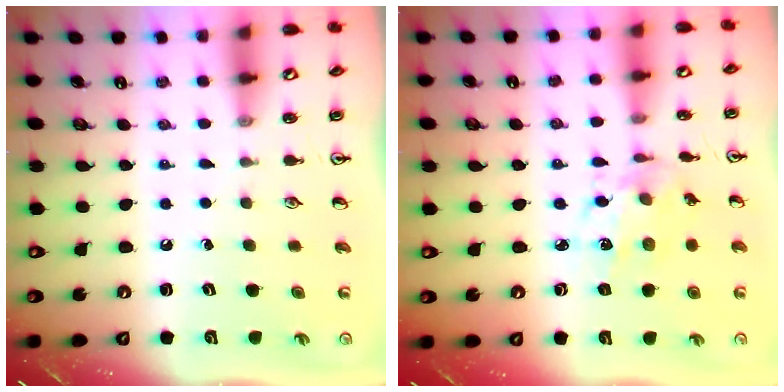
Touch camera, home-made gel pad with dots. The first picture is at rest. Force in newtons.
{"total": 7.8, "press": 7.6, "slide": 1.6}